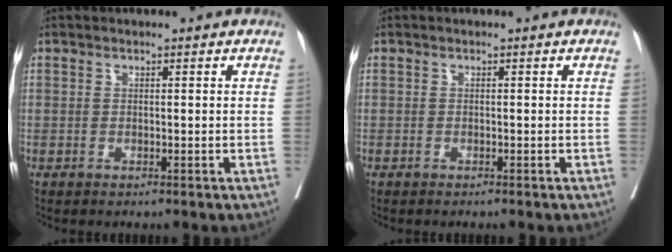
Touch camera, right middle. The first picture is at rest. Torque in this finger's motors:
{"motor_torque": [0.11, -0.09, 0.02, 0.01]}